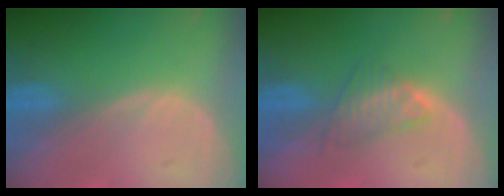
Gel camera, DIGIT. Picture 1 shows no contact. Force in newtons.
{"total": 3.7, "press": 3.6, "slide": 0.7}